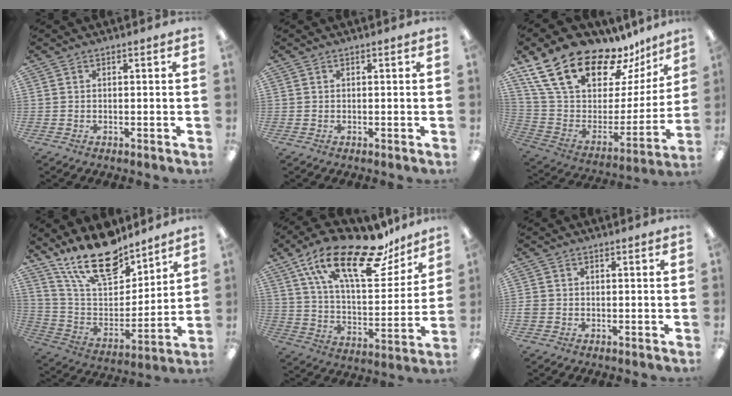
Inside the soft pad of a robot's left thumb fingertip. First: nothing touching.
{"total": 0.0}
{"total": 23.7, "force": [17.8, 10.4, 11.8], "torque": [-0.208, -0.120, 0.322]}
{"total": 19.5, "force": [15.1, 7.9, 9.5], "torque": [-0.184, -0.086, 0.270]}
{"total": 24.8, "force": [16.5, 9.3, 16.0], "torque": [-0.261, -0.091, 0.274]}
{"total": 1.3, "force": [-0.3, 1.1, 0.7], "torque": [-0.011, 0.004, -0.006]}